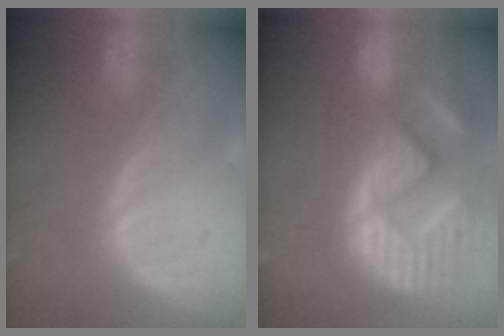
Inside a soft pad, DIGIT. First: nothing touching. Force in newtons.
{"total": 14.5, "press": 12.4, "slide": 7.7}